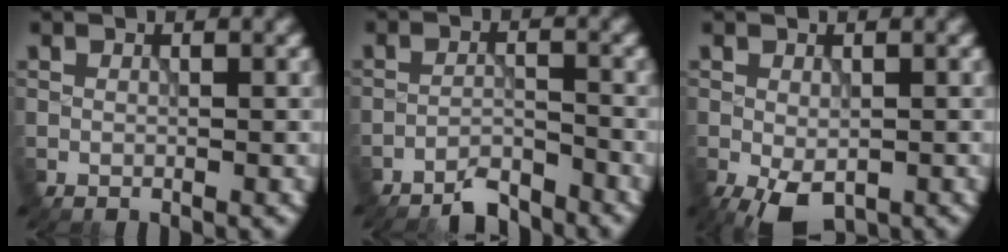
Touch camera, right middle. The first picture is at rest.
{"total": 3.6, "force": [-3.4, 0.5, 1.1], "torque": [-0.013, -0.001, -0.066]}
{"total": 4.0, "force": [-1.9, 1.9, 3.0], "torque": [-0.056, -0.013, -0.029]}